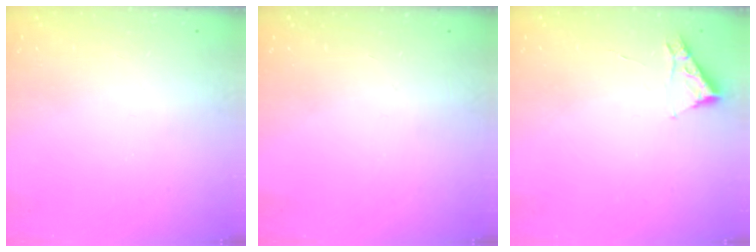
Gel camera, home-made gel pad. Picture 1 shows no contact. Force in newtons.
{"total": 0.0}
{"total": 3.3, "press": 3.3, "slide": 0.5}